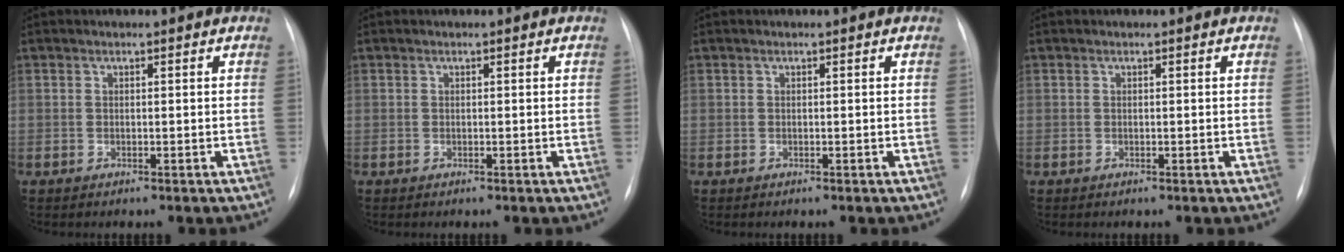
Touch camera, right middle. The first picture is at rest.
{"total": 0.0}
{"total": 0.0}
{"total": 0.0}